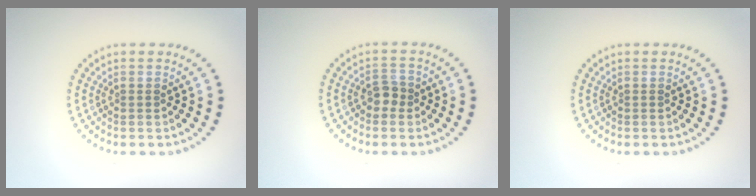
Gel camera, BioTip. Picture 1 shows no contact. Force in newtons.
{"total": 1.5, "press": 1.4, "slide": 0.5}
{"total": 0.0}